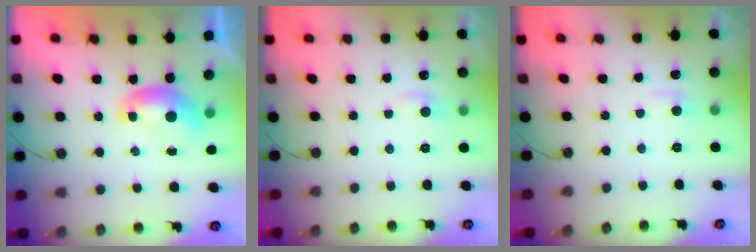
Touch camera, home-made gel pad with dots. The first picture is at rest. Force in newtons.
{"total": 1.5, "press": 1.2, "slide": 0.9}
{"total": 1.2, "press": 0.9, "slide": 0.7}